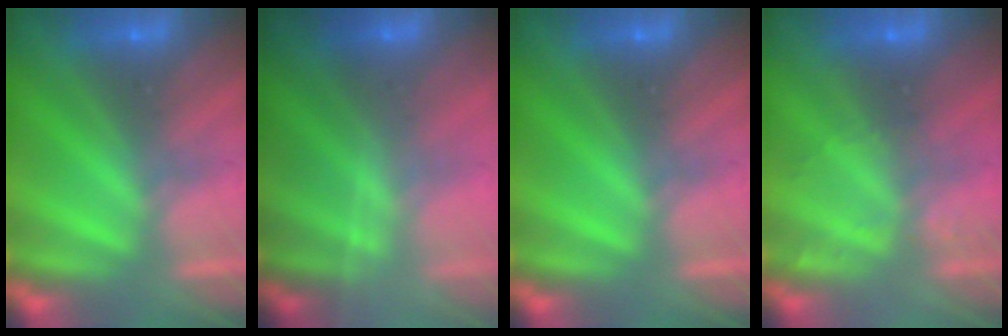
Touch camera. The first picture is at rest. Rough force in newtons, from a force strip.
{"total": 1.7}
{"total": 0.0}
{"total": 2.0}